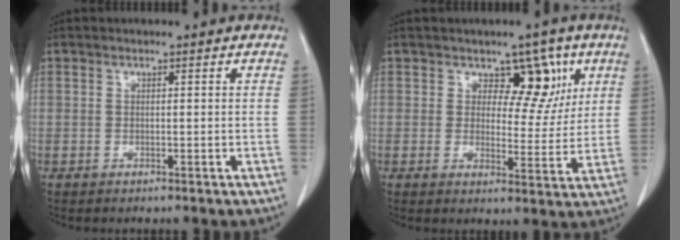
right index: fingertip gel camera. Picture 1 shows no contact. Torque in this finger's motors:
{"motor_torque": [0.08, 0.23, 0.12, 0.00]}